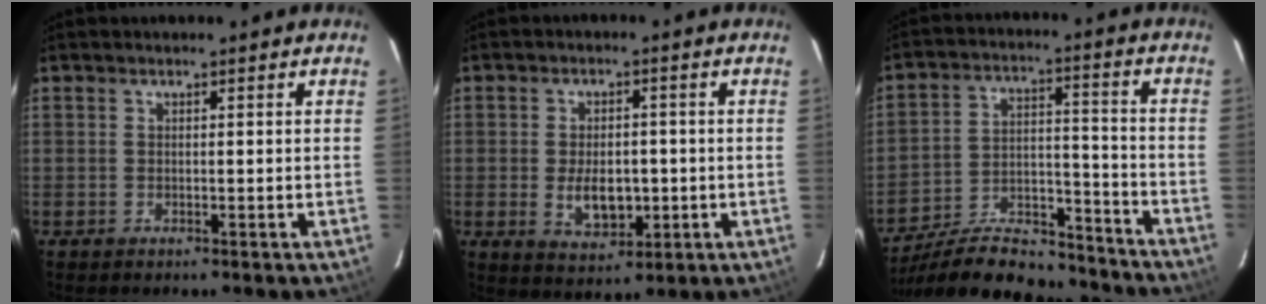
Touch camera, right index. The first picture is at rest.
{"total": 7.7, "force": [-1.2, 4.6, 6.0], "torque": [-0.115, -0.006, -0.010]}
{"total": 19.2, "force": [-16.9, 6.3, 6.6], "torque": [-0.129, 0.028, -0.250]}